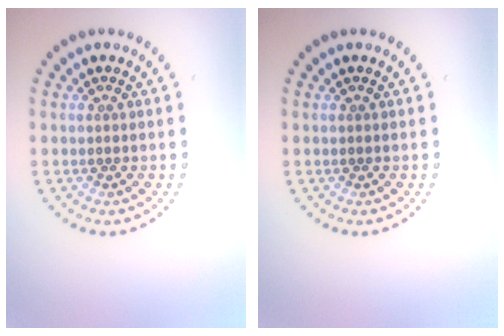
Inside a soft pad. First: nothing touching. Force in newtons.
{"total": 0.0}